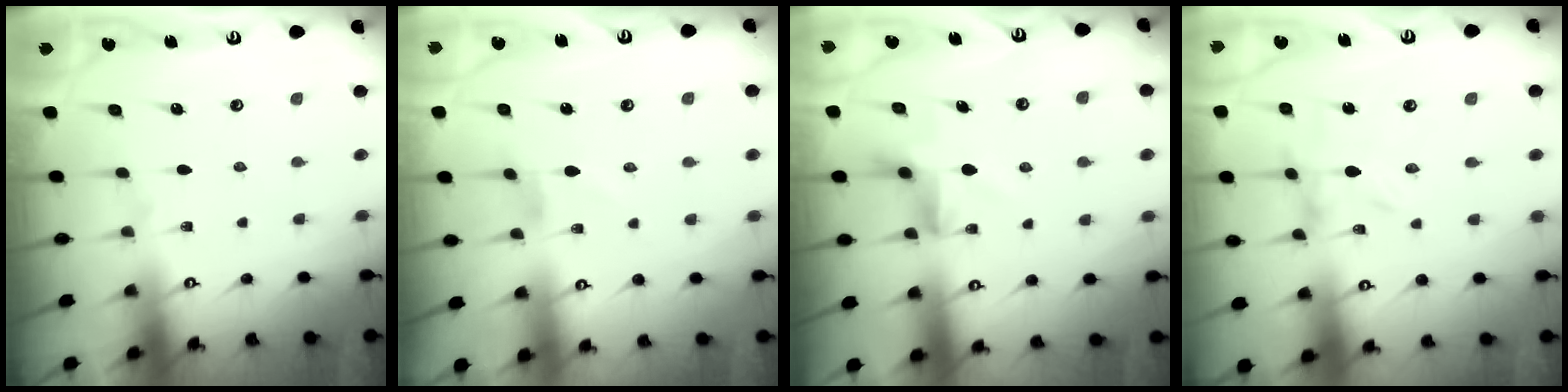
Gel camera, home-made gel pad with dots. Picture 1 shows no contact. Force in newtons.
{"total": 0.0}
{"total": 3.4, "press": 3.3, "slide": 0.9}
{"total": 0.0}